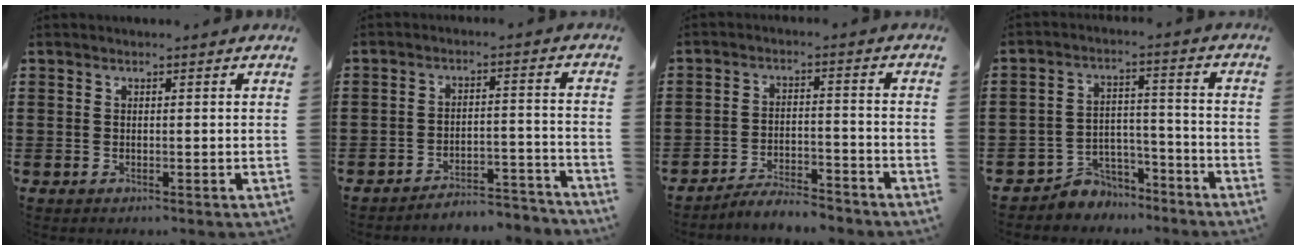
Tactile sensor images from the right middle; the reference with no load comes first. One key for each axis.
{"total": 4.9, "fx": -4.8, "fy": 0.3, "fz": 0.6, "tx": -0.013, "ty": 0.006, "tz": -0.101}
{"total": 4.7, "fx": -4.6, "fy": 0.4, "fz": 0.9, "tx": -0.026, "ty": 0.002, "tz": -0.097}
{"total": 5.4, "fx": -5.0, "fy": 2.1, "fz": 0.0, "tx": -0.015, "ty": 0.013, "tz": -0.106}